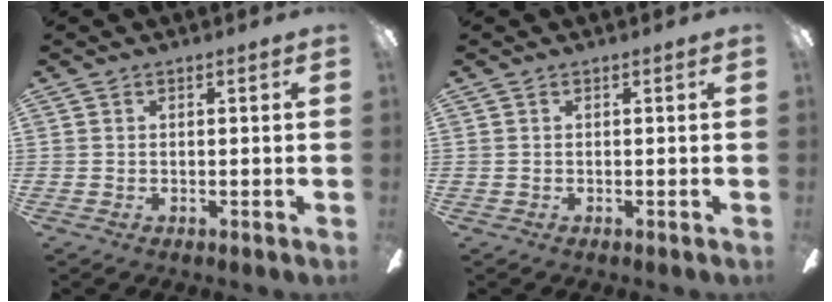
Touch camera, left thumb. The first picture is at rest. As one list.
[{"total": 0.0}]